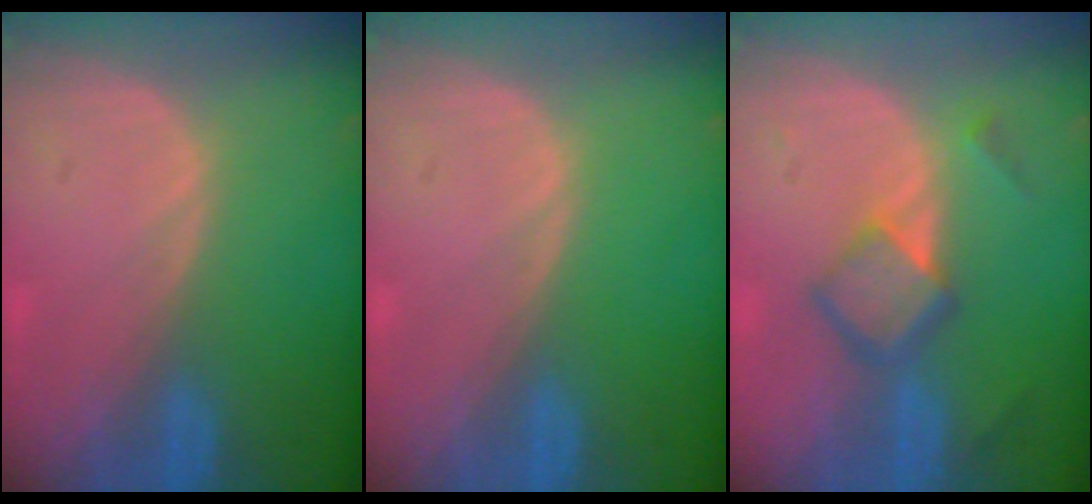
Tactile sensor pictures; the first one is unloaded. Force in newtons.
{"total": 0.0}
{"total": 5.8, "press": 5.0, "slide": 2.9}